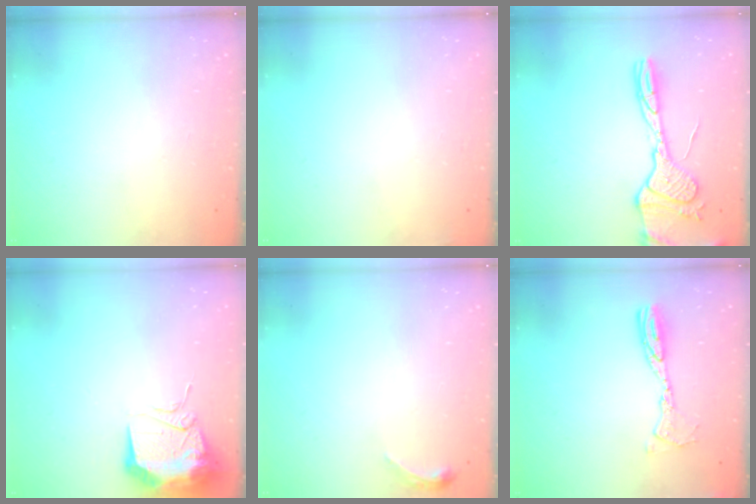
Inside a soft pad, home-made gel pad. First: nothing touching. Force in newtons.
{"total": 3.0, "press": 2.9, "slide": 1.0}
{"total": 17.0, "press": 17.0, "slide": 1.6}
{"total": 13.6, "press": 13.3, "slide": 2.8}
{"total": 3.4, "press": 3.3, "slide": 0.6}
{"total": 10.6, "press": 10.6, "slide": 0.9}